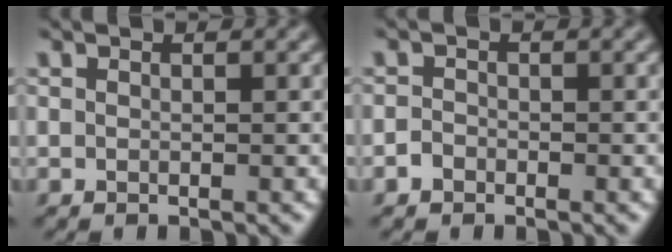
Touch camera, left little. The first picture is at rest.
{"total": 1.0, "force": [-0.7, 0.7, 0.2], "torque": [0.002, 0.001, -0.018]}